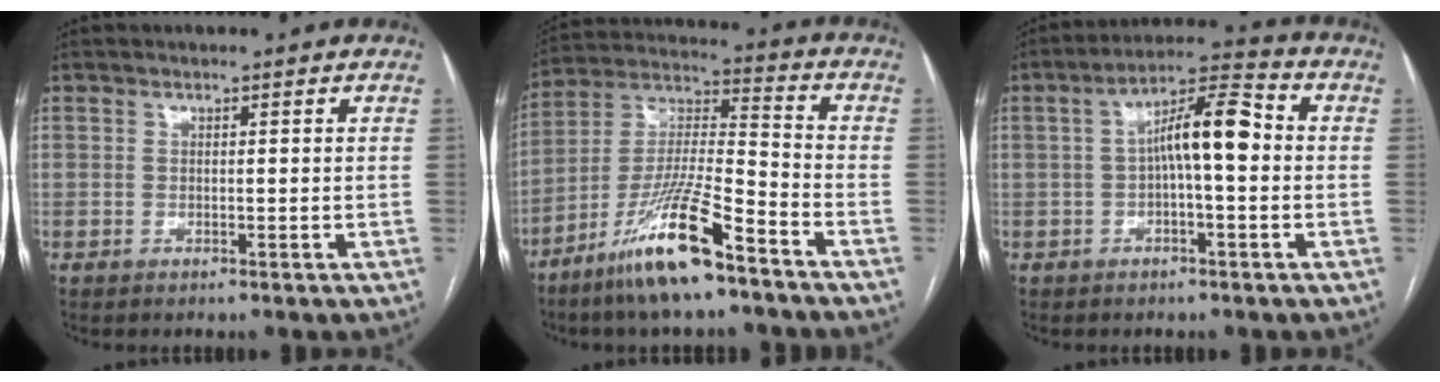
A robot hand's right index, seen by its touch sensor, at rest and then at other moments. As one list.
[{"total": 14.9, "force": [-9.6, 1.4, 11.3], "torque": [-0.228, -0.018, -0.181]}, {"total": 9.2, "force": [0.1, 1.9, 8.9], "torque": [-0.154, 0.032, -0.002]}]